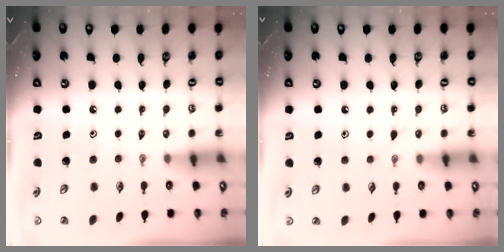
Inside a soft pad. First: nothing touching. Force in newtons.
{"total": 5.7, "press": 5.7, "slide": 0.5}